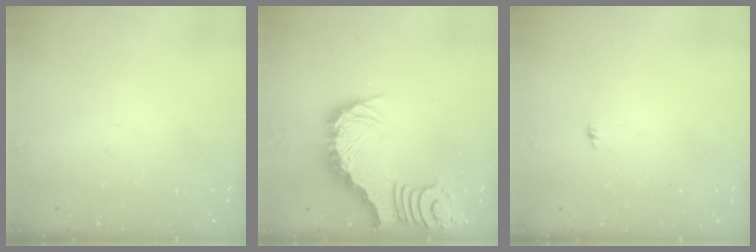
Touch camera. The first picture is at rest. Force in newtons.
{"total": 3.7, "press": 3.6, "slide": 0.7}
{"total": 4.2, "press": 4.2, "slide": 0.4}